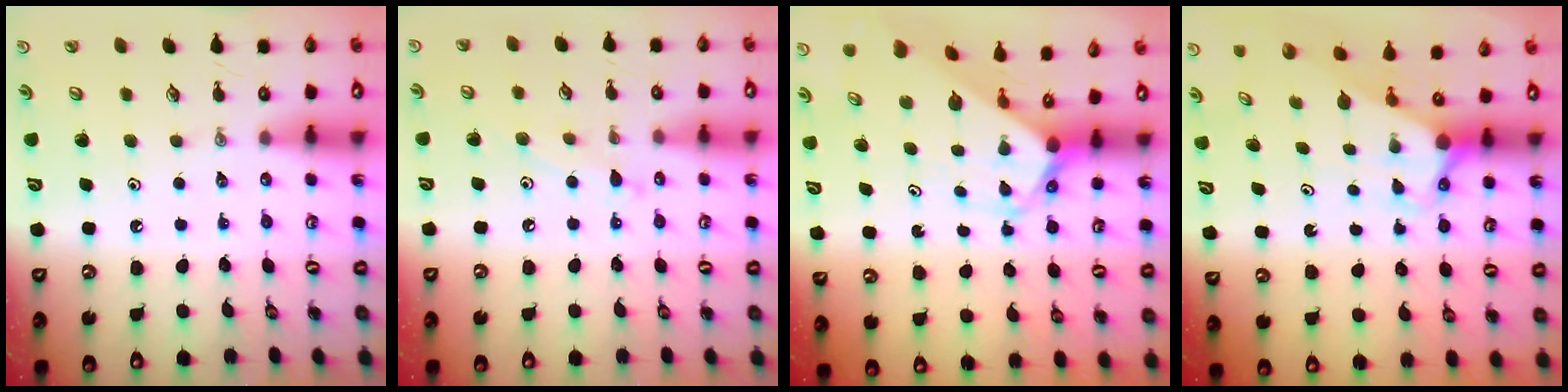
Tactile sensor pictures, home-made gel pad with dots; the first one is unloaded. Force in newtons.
{"total": 6.1, "press": 6.1, "slide": 0.6}
{"total": 2.8, "press": 2.8, "slide": 0.3}
{"total": 2.9, "press": 2.9, "slide": 0.0}